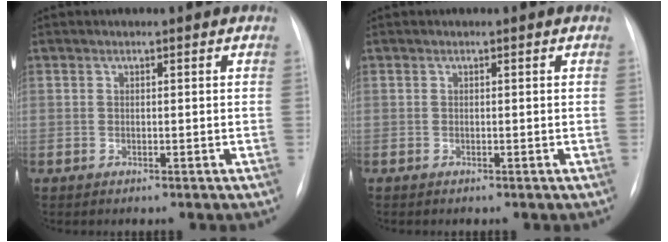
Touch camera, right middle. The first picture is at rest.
{"total": 0.0}